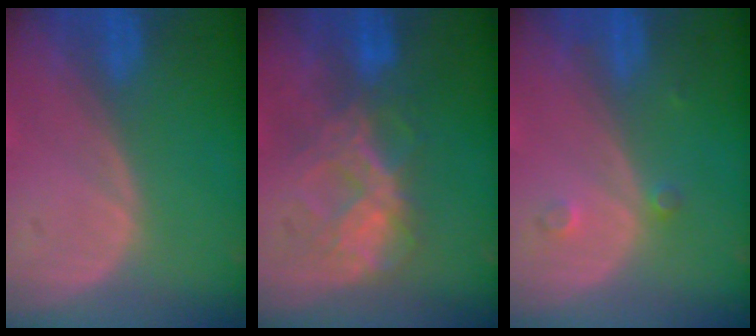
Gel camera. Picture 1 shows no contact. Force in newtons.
{"total": 7.1, "press": 6.9, "slide": 1.7}
{"total": 1.9, "press": 1.6, "slide": 1.0}